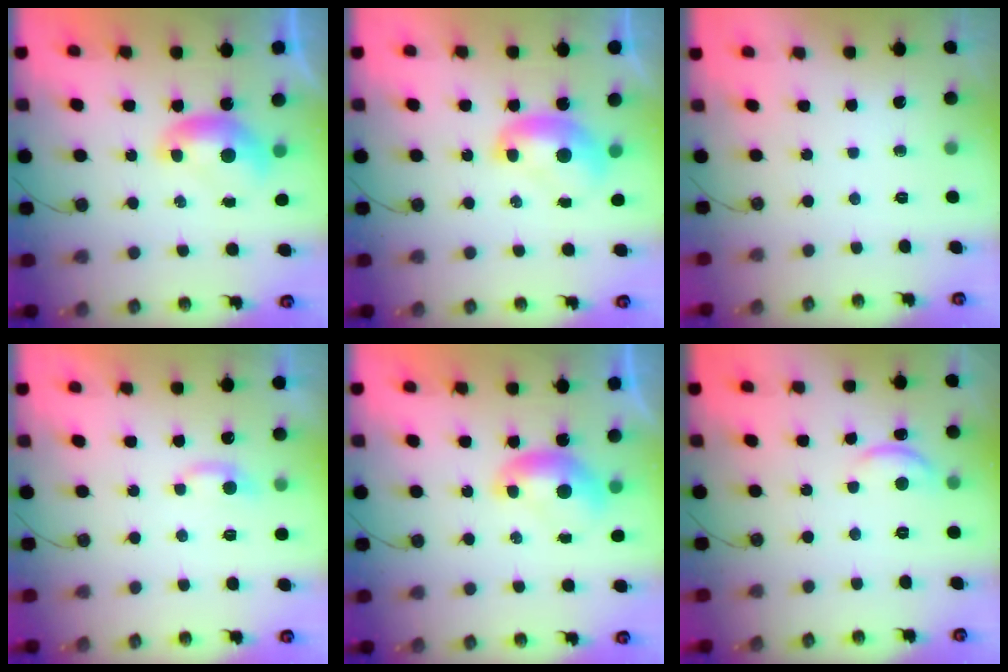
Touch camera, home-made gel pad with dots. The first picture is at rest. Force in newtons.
{"total": 1.9, "press": 1.9, "slide": 0.2}
{"total": 0.0}
{"total": 2.3, "press": 2.2, "slide": 0.5}
{"total": 0.0}
{"total": 2.2, "press": 2.2, "slide": 0.3}